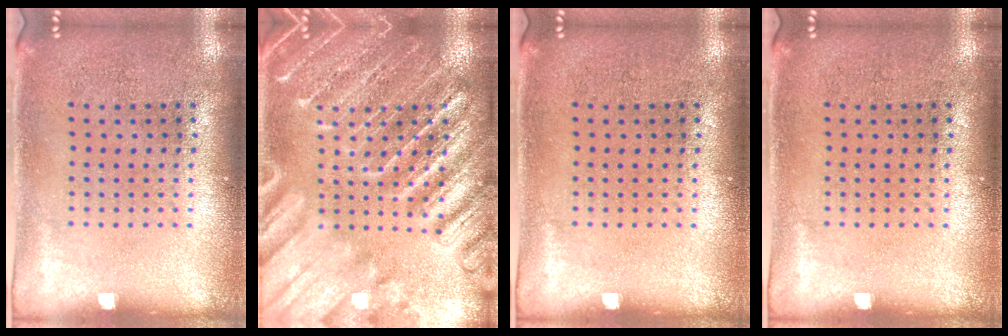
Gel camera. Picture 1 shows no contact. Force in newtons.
{"total": 6.0, "press": 6.0, "slide": 0.9}
{"total": 0.0}
{"total": 0.0}